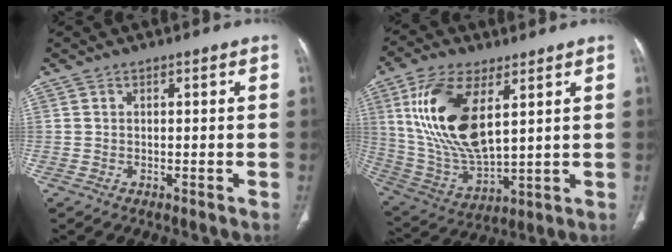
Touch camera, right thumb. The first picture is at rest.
{"total": 19.2, "force": [6.2, 8.9, 15.9], "torque": [-0.312, -0.025, 0.127]}